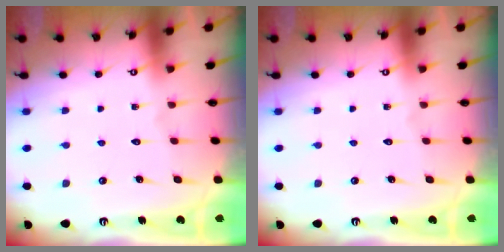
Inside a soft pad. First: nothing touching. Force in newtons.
{"total": 0.0}